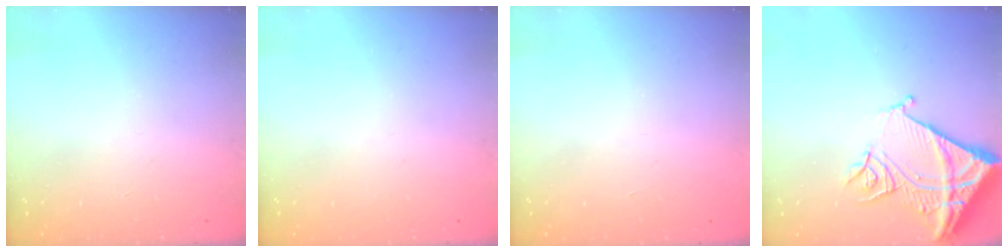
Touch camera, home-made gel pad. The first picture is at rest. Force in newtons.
{"total": 0.0}
{"total": 1.7, "press": 1.7, "slide": 0.1}
{"total": 14.7, "press": 14.6, "slide": 1.6}